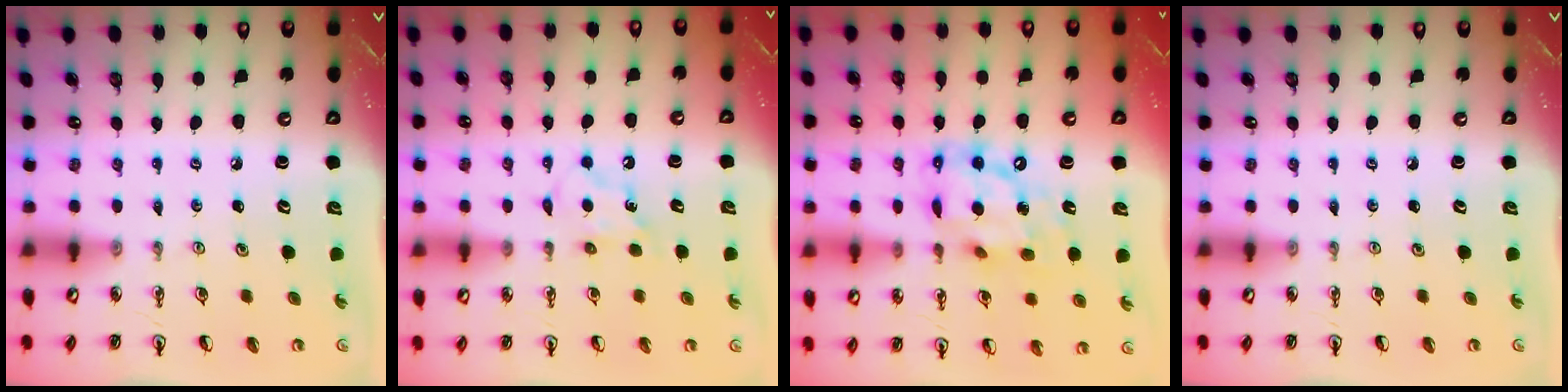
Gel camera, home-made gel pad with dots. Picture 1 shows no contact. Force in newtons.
{"total": 4.2, "press": 4.1, "slide": 0.7}
{"total": 13.0, "press": 13.0, "slide": 1.4}
{"total": 0.0}